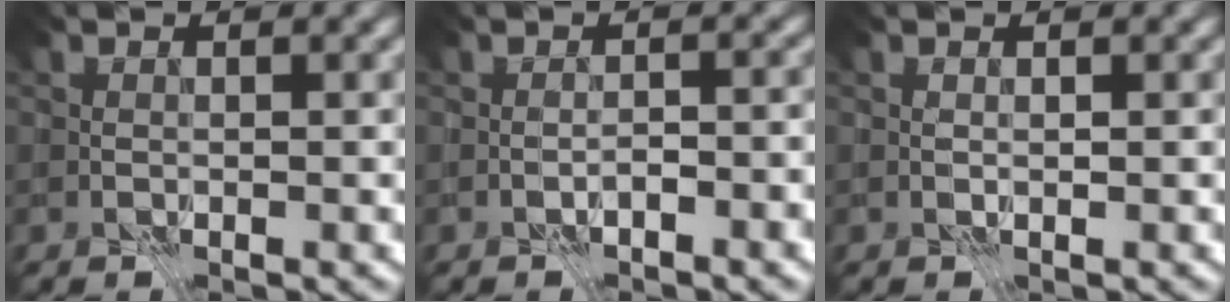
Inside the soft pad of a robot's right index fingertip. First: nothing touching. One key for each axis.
{"total": 1.6, "fx": -1.0, "fy": 0.3, "fz": 1.2, "tx": -0.019, "ty": 0.007, "tz": -0.019}
{"total": 0.0}